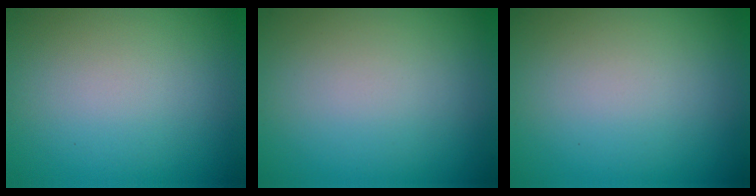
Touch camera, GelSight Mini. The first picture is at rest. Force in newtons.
{"total": 0.0}
{"total": 0.0}